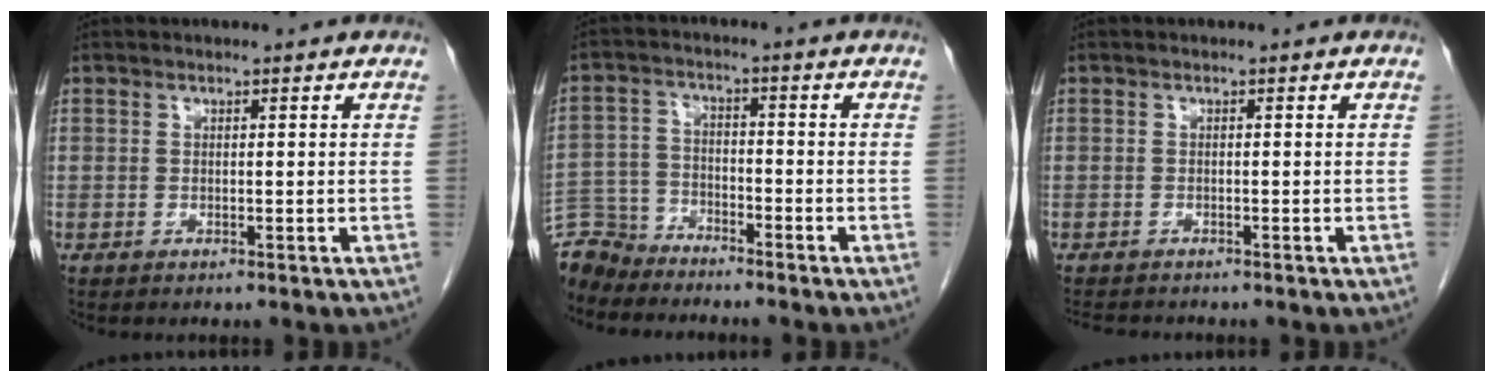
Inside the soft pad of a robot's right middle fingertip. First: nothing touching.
{"total": 7.5, "force": [-7.2, 2.1, -0.2], "torque": [0.000, 0.001, -0.144]}
{"total": 3.2, "force": [-3.0, 0.8, 0.9], "torque": [-0.014, -0.008, -0.045]}